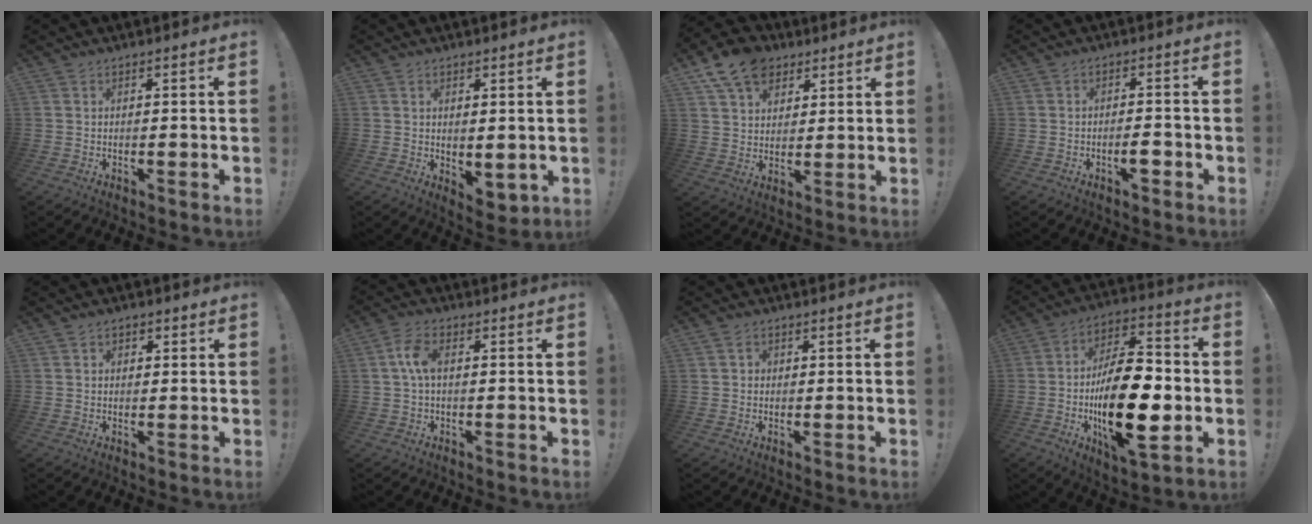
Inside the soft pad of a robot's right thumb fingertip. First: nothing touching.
{"total": 4.4, "force": [1.0, 2.4, 3.5], "torque": [-0.037, -0.016, 0.027]}
{"total": 13.6, "force": [7.8, 9.6, 5.7], "torque": [-0.089, -0.040, 0.152]}
{"total": 3.7, "force": [-1.9, 1.2, 2.9], "torque": [-0.038, 0.007, -0.032]}
{"total": 1.9, "force": [0.5, 1.7, 0.7], "torque": [0.001, -0.001, 0.007]}
{"total": 6.4, "force": [0.5, 3.3, 5.5], "torque": [-0.103, 0.005, 0.008]}
{"total": 1.7, "force": [0.4, 1.6, 0.6], "torque": [-0.004, 0.001, 0.006]}
{"total": 25.6, "force": [-4.4, 11.8, 22.4], "torque": [-0.395, 0.018, -0.062]}